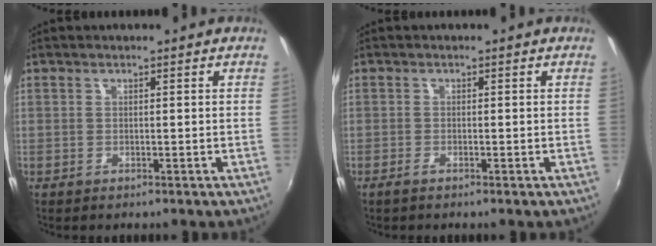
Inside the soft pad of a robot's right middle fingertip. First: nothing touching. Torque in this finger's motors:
{"motor_torque": [-0.10, -0.08, -0.01, -0.01]}